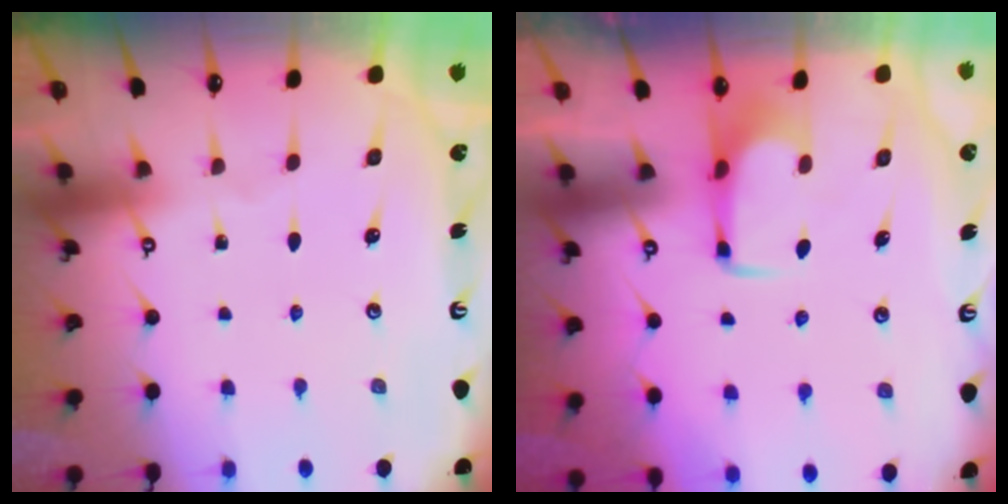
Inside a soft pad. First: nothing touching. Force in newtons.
{"total": 1.5, "press": 1.5, "slide": 0.4}